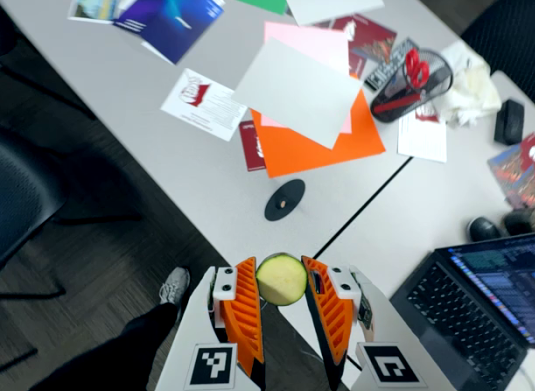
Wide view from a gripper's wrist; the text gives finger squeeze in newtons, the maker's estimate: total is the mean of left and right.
{"total": 8.3, "left": 7.9, "right": 8.6}